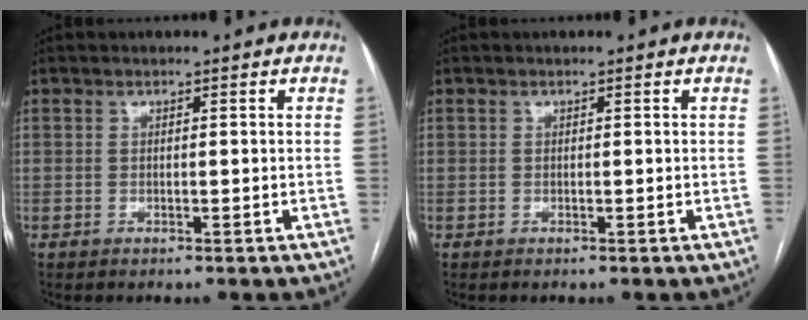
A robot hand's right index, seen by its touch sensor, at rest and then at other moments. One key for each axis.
{"total": 0.0}